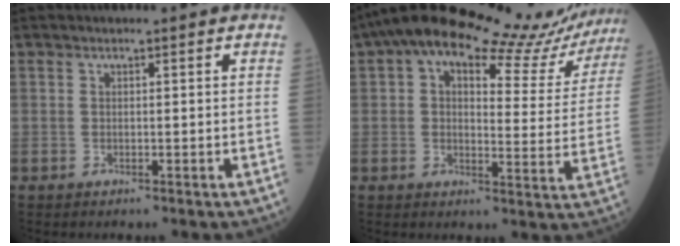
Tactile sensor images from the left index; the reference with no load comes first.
{"total": 17.7, "force": [15.2, 4.6, 7.9], "torque": [-0.109, 0.016, 0.183]}